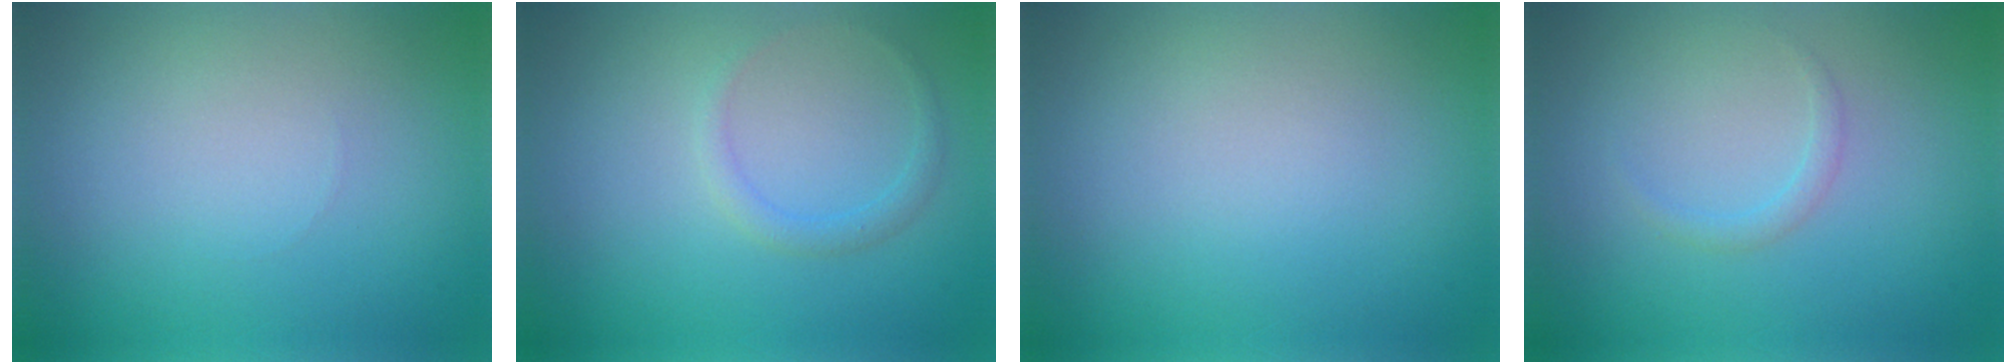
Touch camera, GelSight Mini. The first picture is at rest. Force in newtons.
{"total": 1.2, "press": 1.2, "slide": 0.2}
{"total": 0.0}
{"total": 0.9, "press": 0.9, "slide": 0.1}